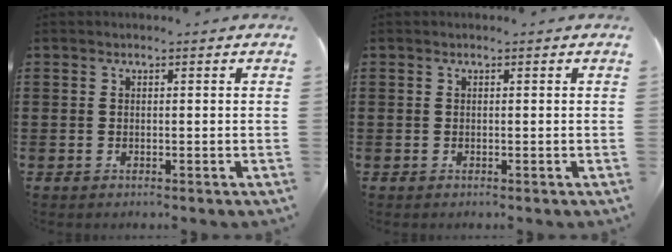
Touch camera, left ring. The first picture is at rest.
{"total": 0.0}